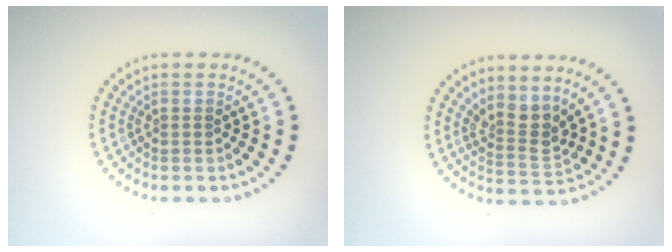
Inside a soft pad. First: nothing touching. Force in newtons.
{"total": 2.8, "press": 2.0, "slide": 1.9}